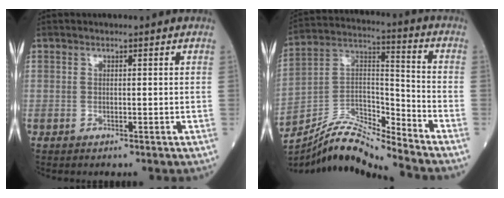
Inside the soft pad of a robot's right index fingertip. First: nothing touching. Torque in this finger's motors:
{"motor_torque": [-0.78, -0.76, 0.06, 0.00]}